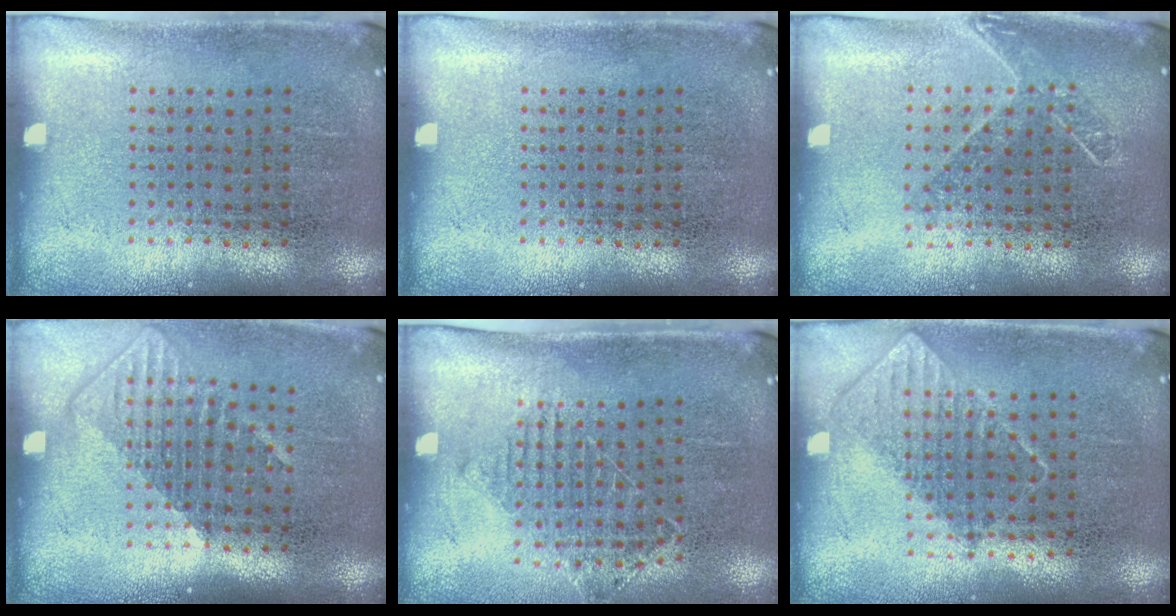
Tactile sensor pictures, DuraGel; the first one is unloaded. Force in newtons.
{"total": 0.0}
{"total": 1.4, "press": 1.1, "slide": 0.8}
{"total": 1.4, "press": 1.1, "slide": 0.9}
{"total": 1.1, "press": 1.0, "slide": 0.5}
{"total": 0.8, "press": 0.7, "slide": 0.2}